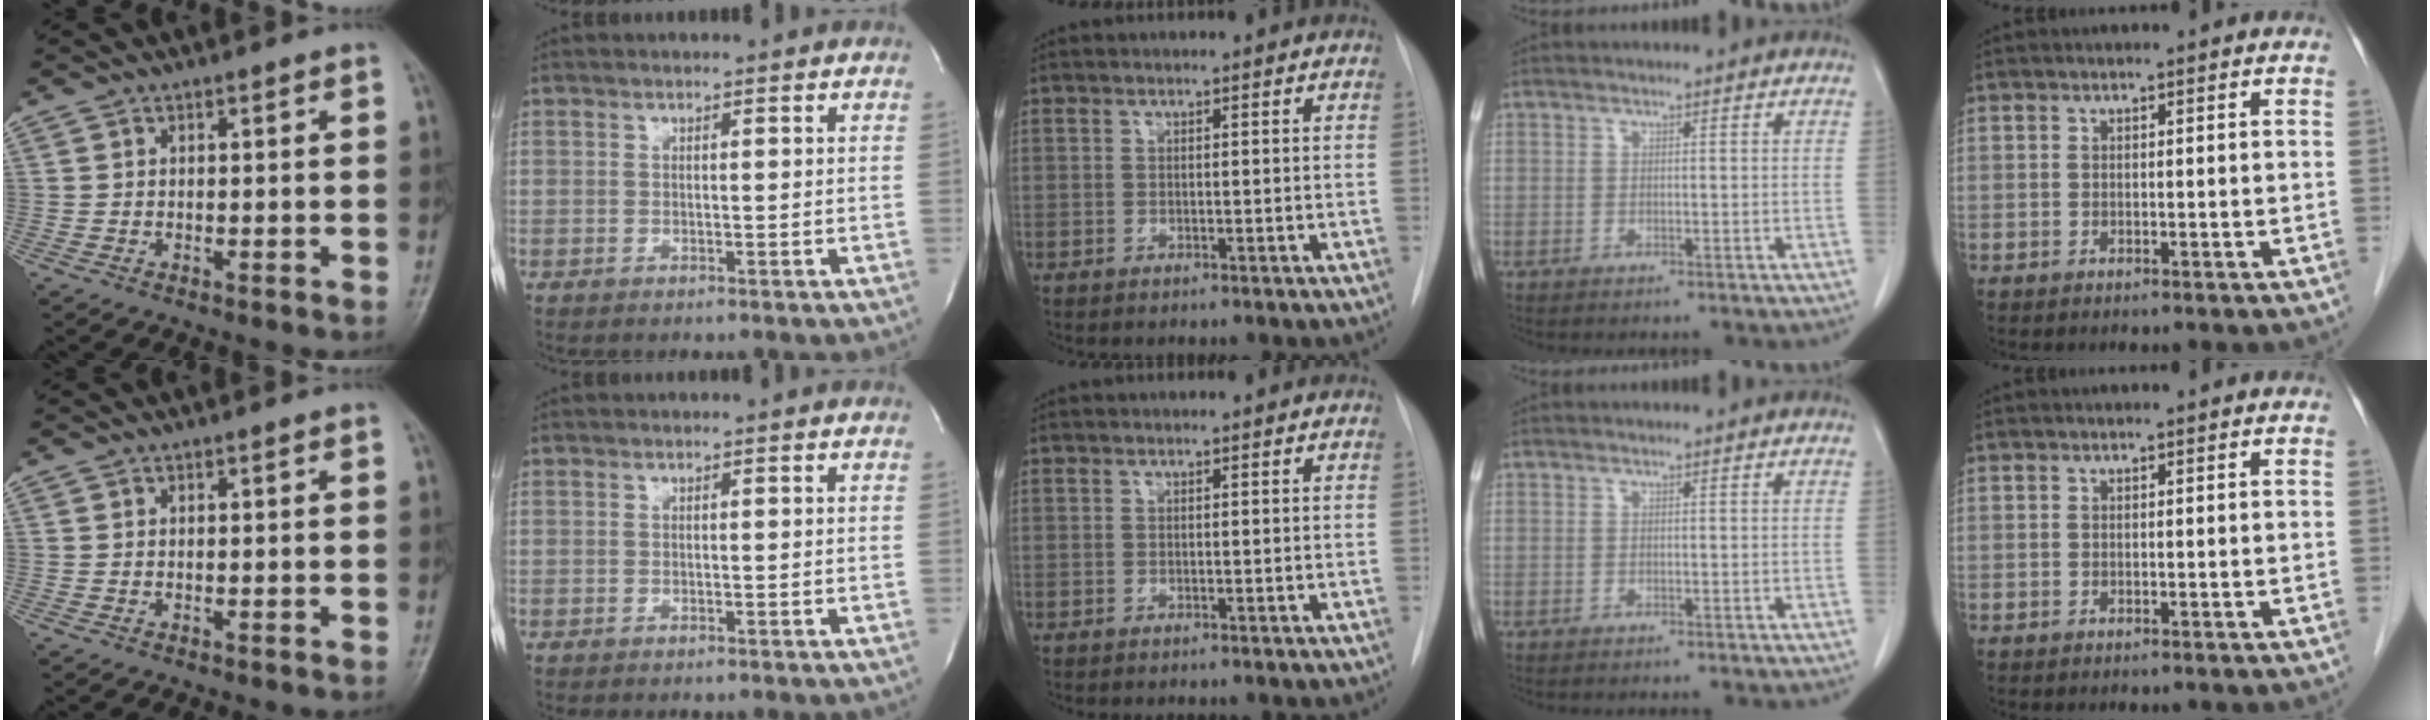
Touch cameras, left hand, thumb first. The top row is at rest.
{}